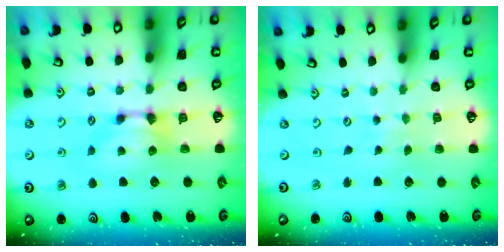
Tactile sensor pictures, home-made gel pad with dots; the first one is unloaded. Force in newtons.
{"total": 5.8, "press": 5.8, "slide": 0.3}